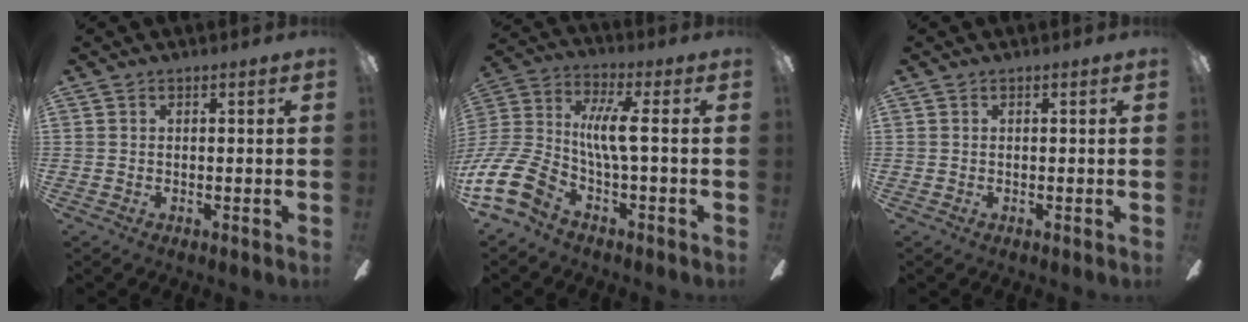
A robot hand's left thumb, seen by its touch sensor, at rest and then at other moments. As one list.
[{"total": 14.8, "force": [-3.7, 6.8, 12.6], "torque": [-0.292, -0.001, -0.069]}, {"total": 0.0}]